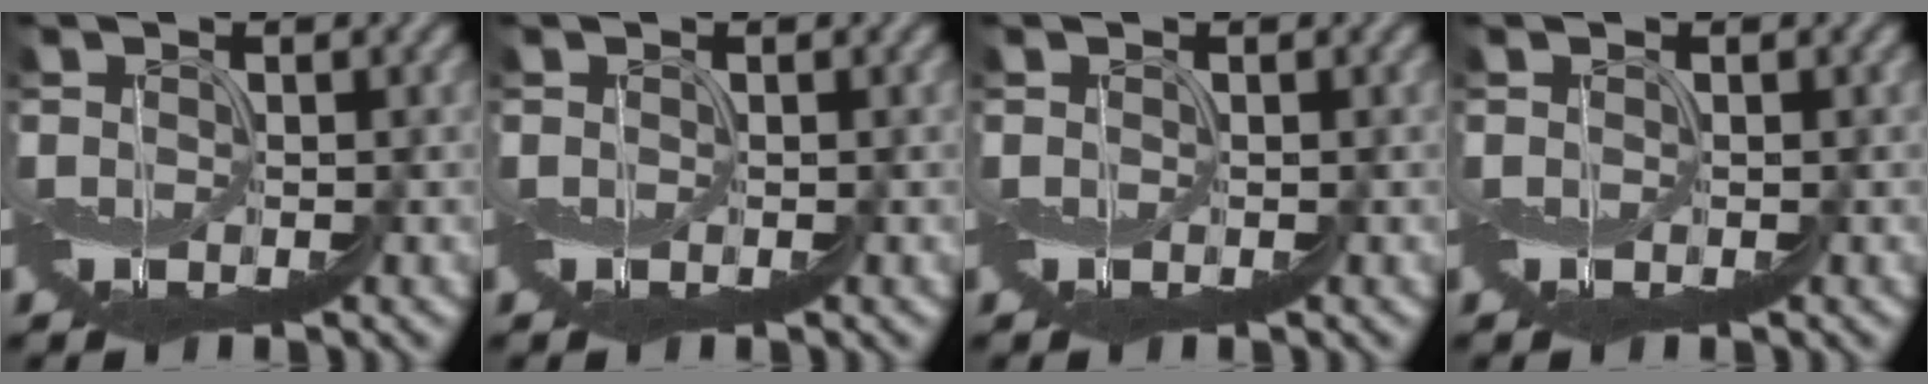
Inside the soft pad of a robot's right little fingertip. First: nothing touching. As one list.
[{"total": 0.0}, {"total": 0.0}, {"total": 0.0}]